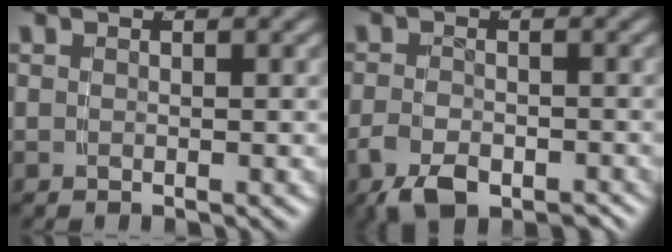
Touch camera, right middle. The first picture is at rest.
{"total": 4.9, "force": [-3.1, 2.5, 2.9], "torque": [-0.052, -0.028, -0.038]}